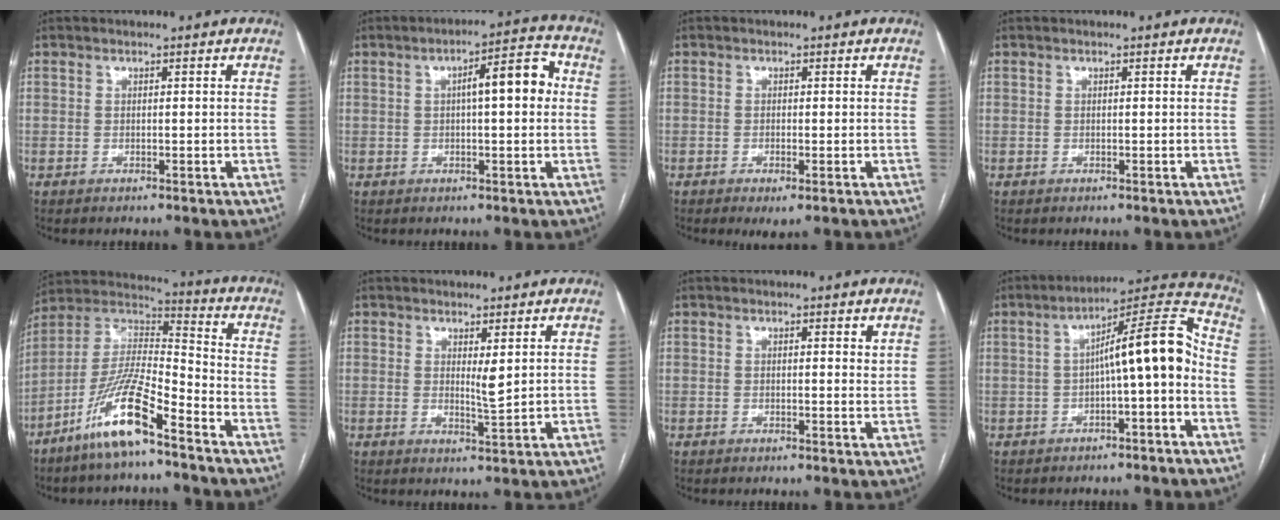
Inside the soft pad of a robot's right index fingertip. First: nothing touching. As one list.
[{"total": 7.7, "force": [1.0, 1.7, 7.5], "torque": [-0.108, 0.027, 0.012]}, {"total": 2.9, "force": [-1.5, 0.4, 2.5], "torque": [-0.038, -0.008, -0.021]}, {"total": 0.0}, {"total": 14.0, "force": [-8.9, 2.0, 10.7], "torque": [-0.220, -0.003, -0.170]}, {"total": 2.5, "force": [0.9, 0.2, 2.4], "torque": [-0.045, -0.012, 0.019]}, {"total": 1.4, "force": [0.9, 0.4, 1.0], "torque": [-0.018, -0.005, 0.010]}, {"total": 11.2, "force": [-1.3, 1.2, 11.1], "torque": [-0.166, 0.040, -0.017]}]